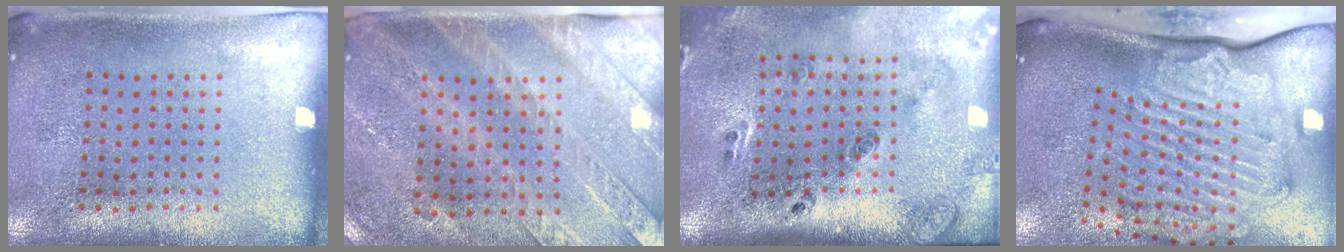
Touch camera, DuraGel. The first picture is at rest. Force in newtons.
{"total": 2.9, "press": 2.7, "slide": 1.3}
{"total": 3.1, "press": 1.7, "slide": 2.6}
{"total": 3.1, "press": 2.4, "slide": 1.9}